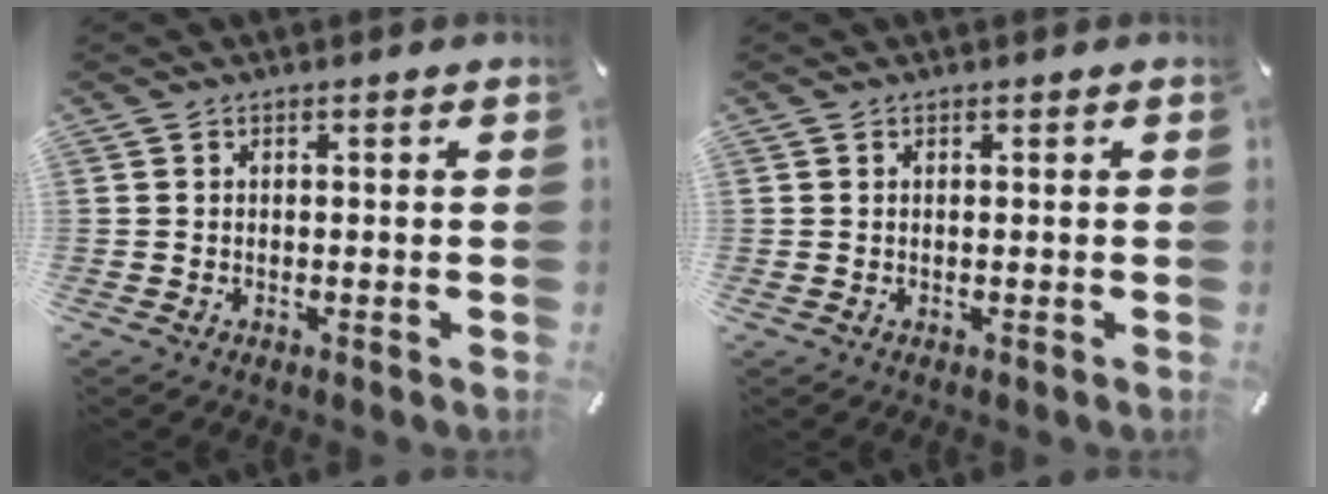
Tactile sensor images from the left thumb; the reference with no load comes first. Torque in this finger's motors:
{"motor_torque": [0.02, 0.08, 0.04, -0.04, 0.00]}